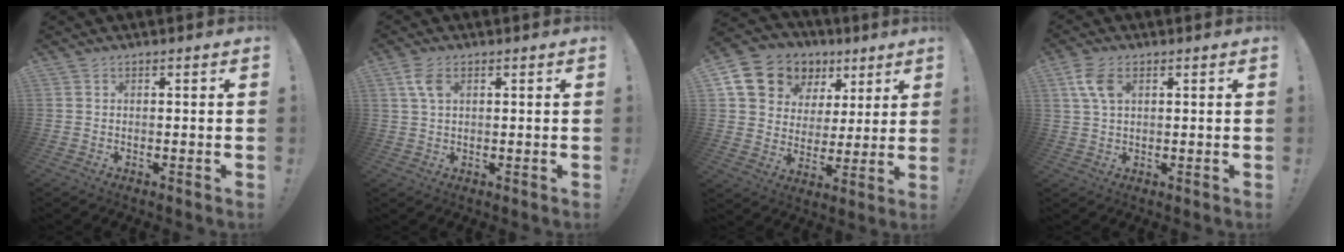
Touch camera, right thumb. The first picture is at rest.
{"total": 4.7, "force": [1.7, 2.5, 3.6], "torque": [-0.075, 0.000, 0.031]}
{"total": 13.9, "force": [7.9, 10.4, 4.9], "torque": [-0.090, -0.044, 0.163]}
{"total": 6.6, "force": [2.5, 3.7, 4.9], "torque": [-0.105, -0.002, 0.046]}